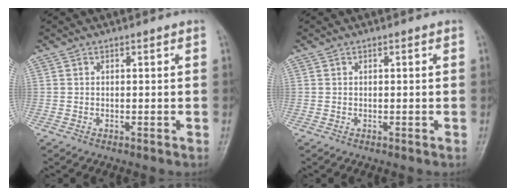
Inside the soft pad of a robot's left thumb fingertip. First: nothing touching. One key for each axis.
{"total": 0.0}